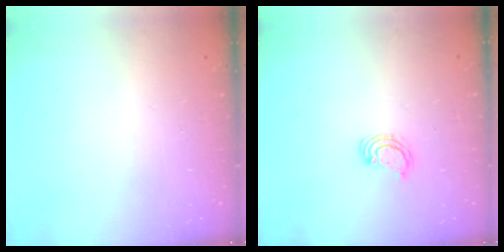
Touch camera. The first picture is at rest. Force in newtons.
{"total": 2.5, "press": 2.5, "slide": 0.3}